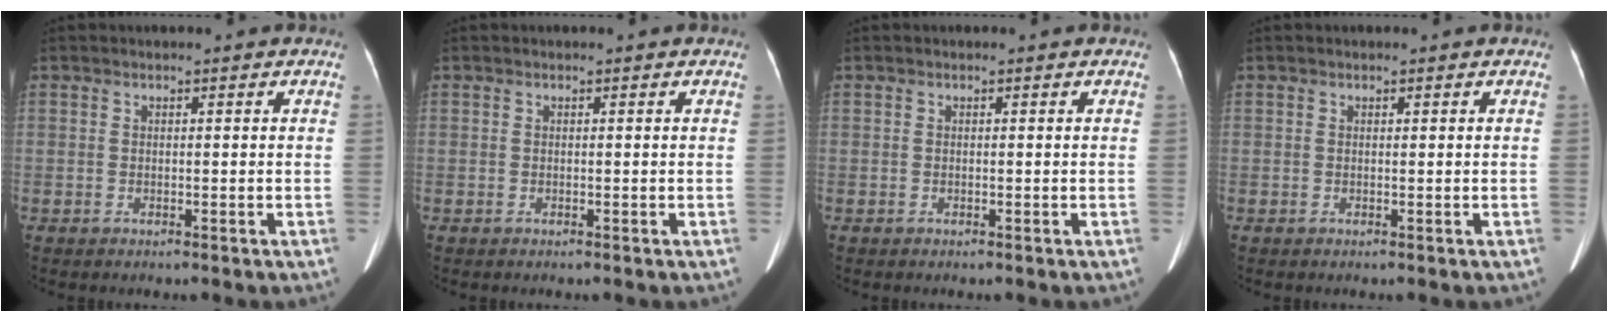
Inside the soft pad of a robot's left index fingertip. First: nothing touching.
{"total": 0.0}
{"total": 0.0}
{"total": 0.0}